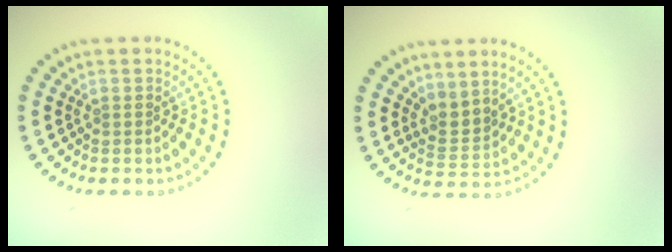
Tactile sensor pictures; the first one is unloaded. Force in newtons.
{"total": 2.3, "press": 1.4, "slide": 1.8}